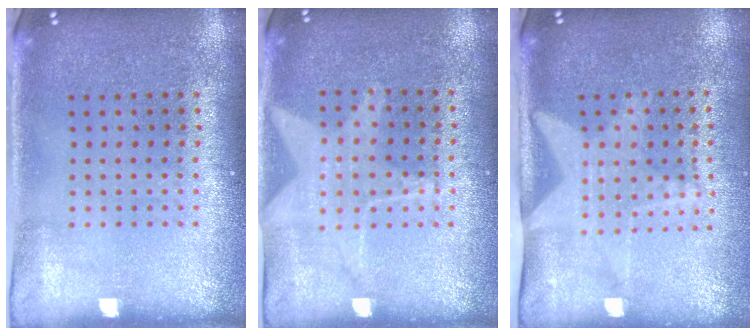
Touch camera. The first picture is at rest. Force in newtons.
{"total": 1.0, "press": 0.9, "slide": 0.4}
{"total": 1.5, "press": 1.4, "slide": 0.5}